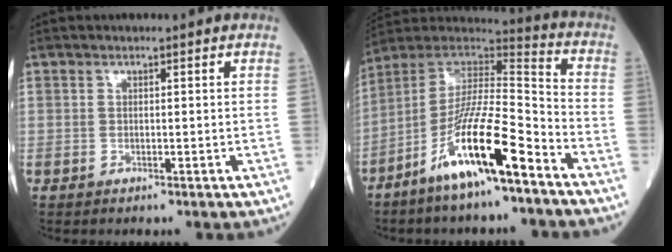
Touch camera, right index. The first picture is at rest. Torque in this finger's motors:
{"motor_torque": [1.17, -0.97, 1.06, 0.21]}